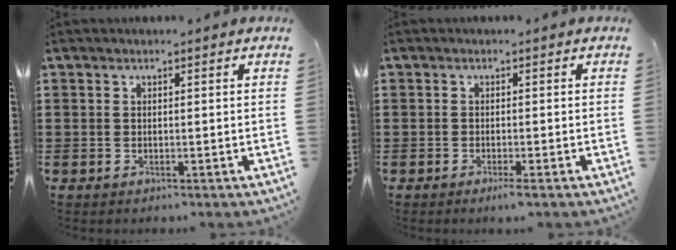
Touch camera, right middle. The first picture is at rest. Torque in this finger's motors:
{"motor_torque": [0.93, 0.21, 0.13, 0.05]}